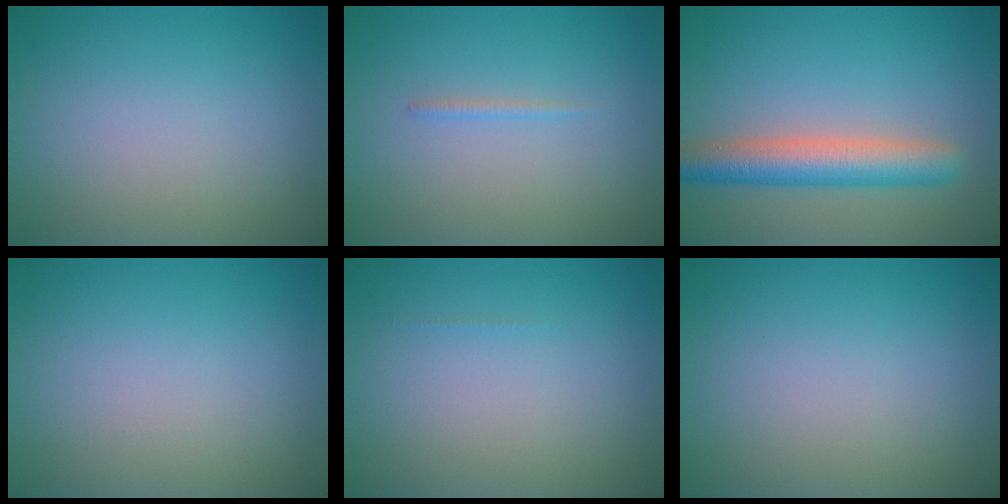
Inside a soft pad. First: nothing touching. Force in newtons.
{"total": 0.6, "press": 0.6, "slide": 0.0}
{"total": 5.0, "press": 5.0, "slide": 0.3}
{"total": 0.0}
{"total": 0.0}
{"total": 0.0}